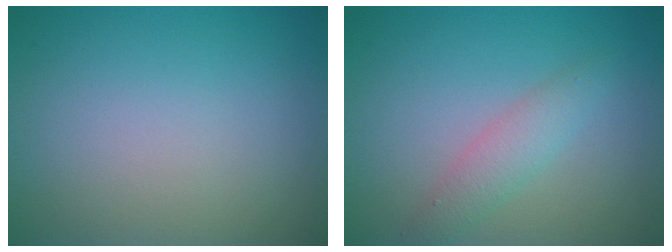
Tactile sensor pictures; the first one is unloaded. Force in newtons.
{"total": 2.3, "press": 2.3, "slide": 0.1}